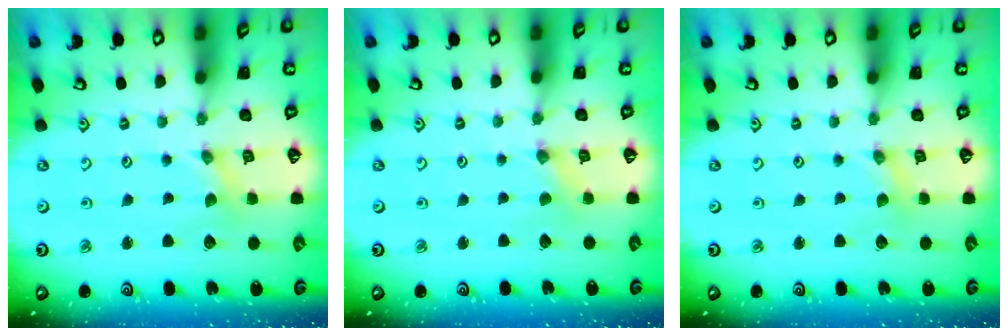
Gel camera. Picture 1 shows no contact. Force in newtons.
{"total": 0.0}
{"total": 0.7, "press": 0.7, "slide": 0.2}